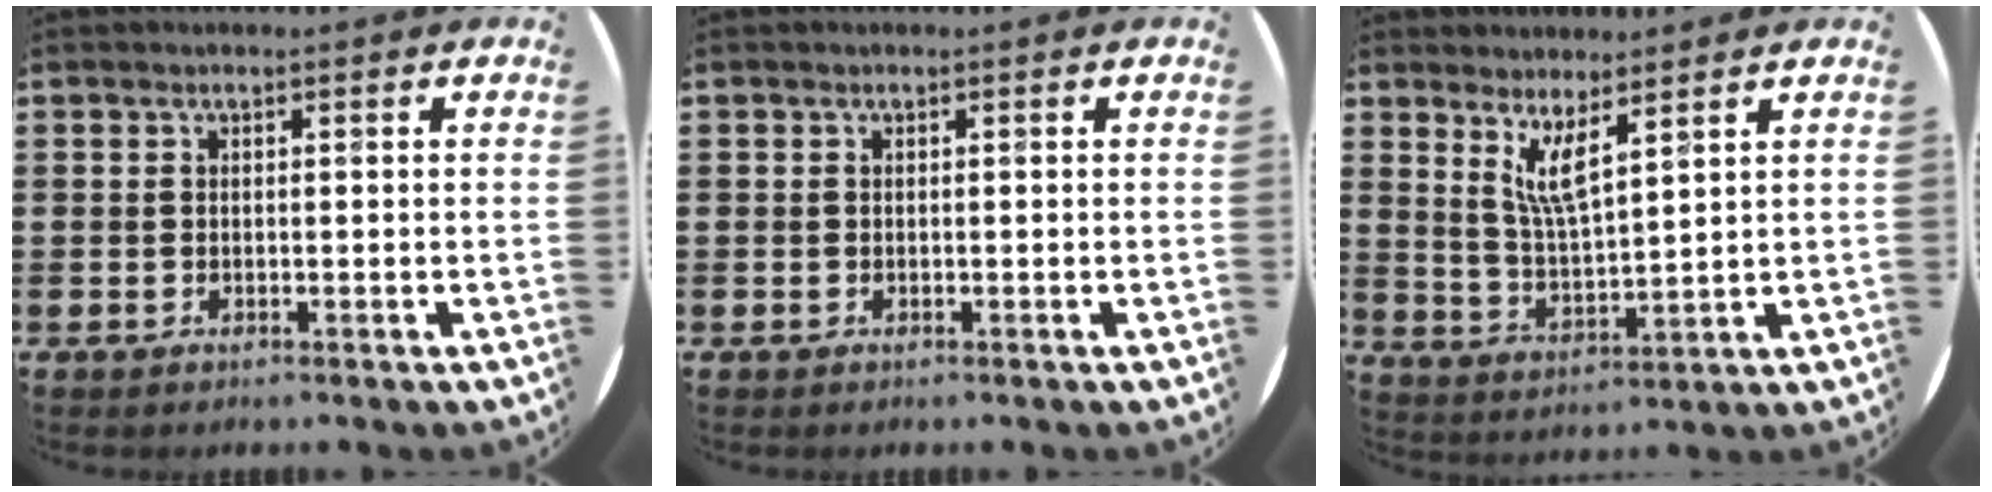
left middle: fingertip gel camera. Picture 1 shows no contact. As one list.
[{"total": 0.0}, {"total": 5.3, "force": [4.1, 0.6, 3.3], "torque": [-0.076, -0.019, 0.071]}]